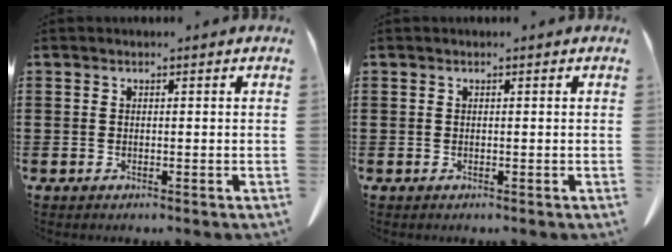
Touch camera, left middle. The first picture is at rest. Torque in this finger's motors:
{"motor_torque": [0.00, 0.00, 0.00, 0.00]}